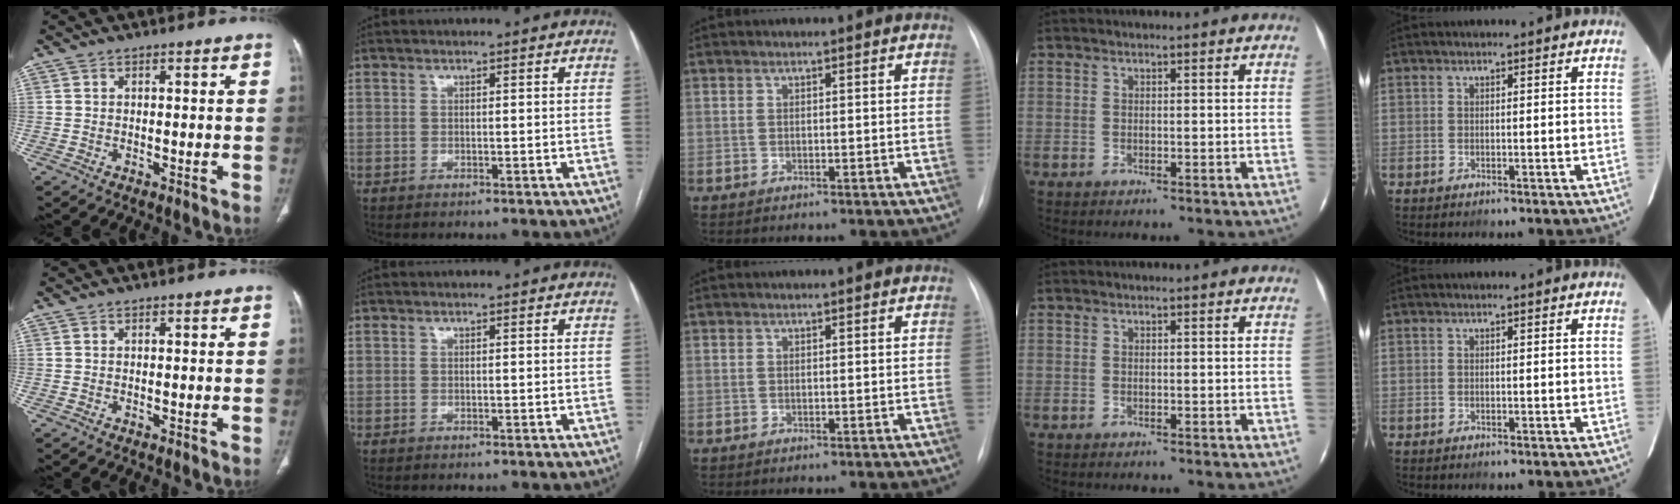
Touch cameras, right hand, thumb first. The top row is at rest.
{}